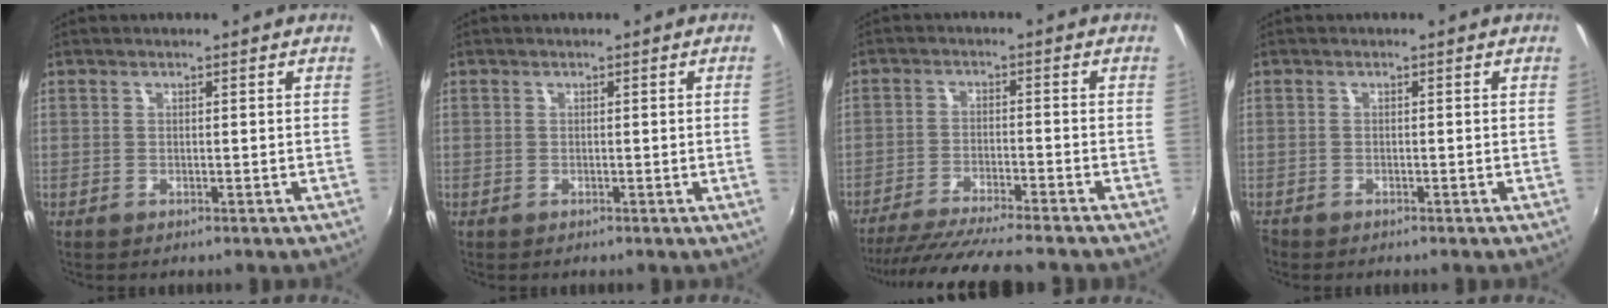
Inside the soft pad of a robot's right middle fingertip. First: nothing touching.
{"total": 1.4, "force": [0.1, -0.8, 1.1], "torque": [-0.009, -0.010, 0.004]}
{"total": 12.7, "force": [-11.3, 0.0, 5.6], "torque": [-0.121, -0.021, -0.186]}
{"total": 1.2, "force": [-1.1, 0.5, 0.1], "torque": [-0.006, -0.004, -0.022]}